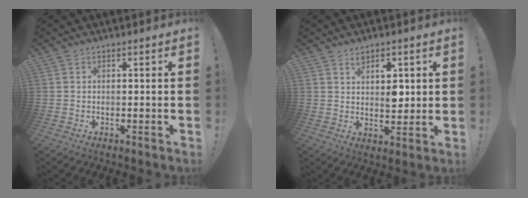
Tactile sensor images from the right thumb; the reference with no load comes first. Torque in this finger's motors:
{"motor_torque": [0.09, 0.01, 0.34, 0.53, 0.00]}